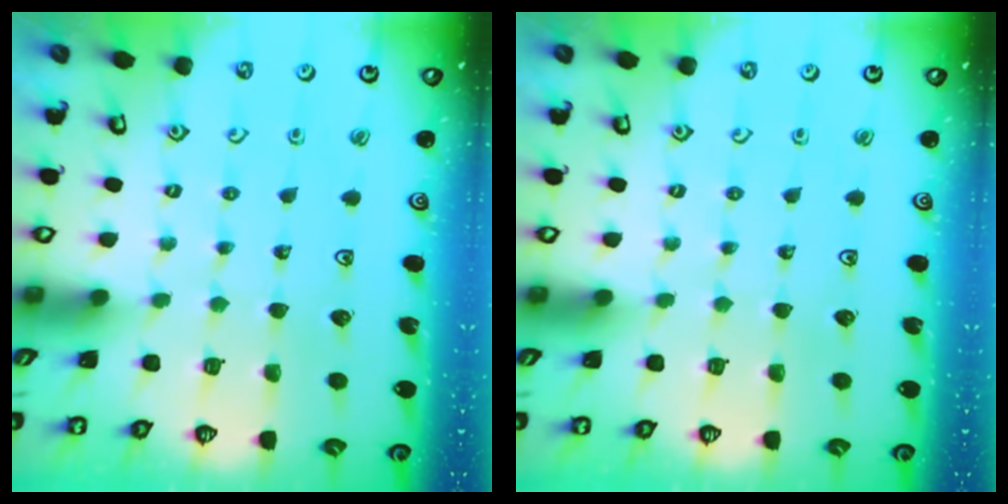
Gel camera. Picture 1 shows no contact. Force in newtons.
{"total": 0.0}